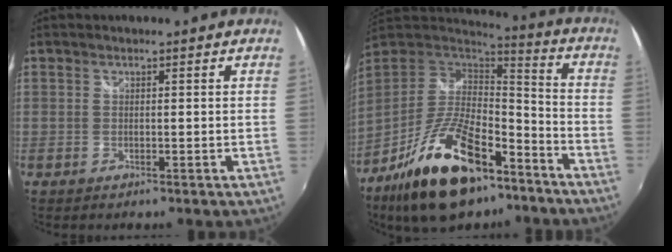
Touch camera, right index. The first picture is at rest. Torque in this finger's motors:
{"motor_torque": [0.69, -0.65, 1.05, 0.21]}